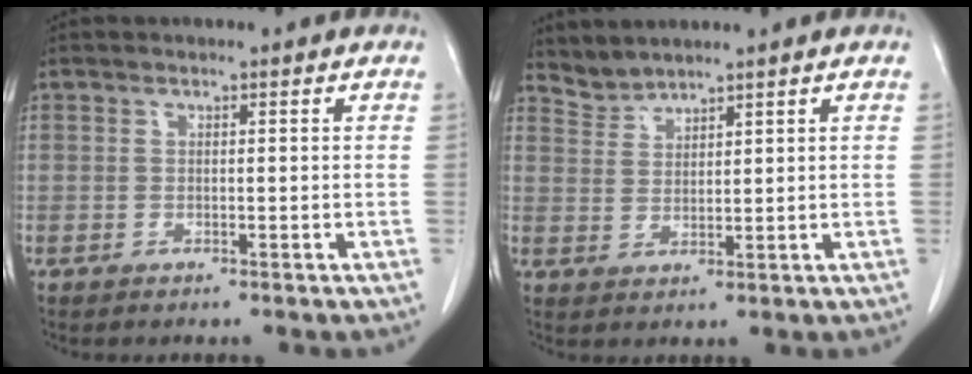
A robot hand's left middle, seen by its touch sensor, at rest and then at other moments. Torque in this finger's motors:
{"motor_torque": [-0.01, -0.52, -0.08, -0.03]}